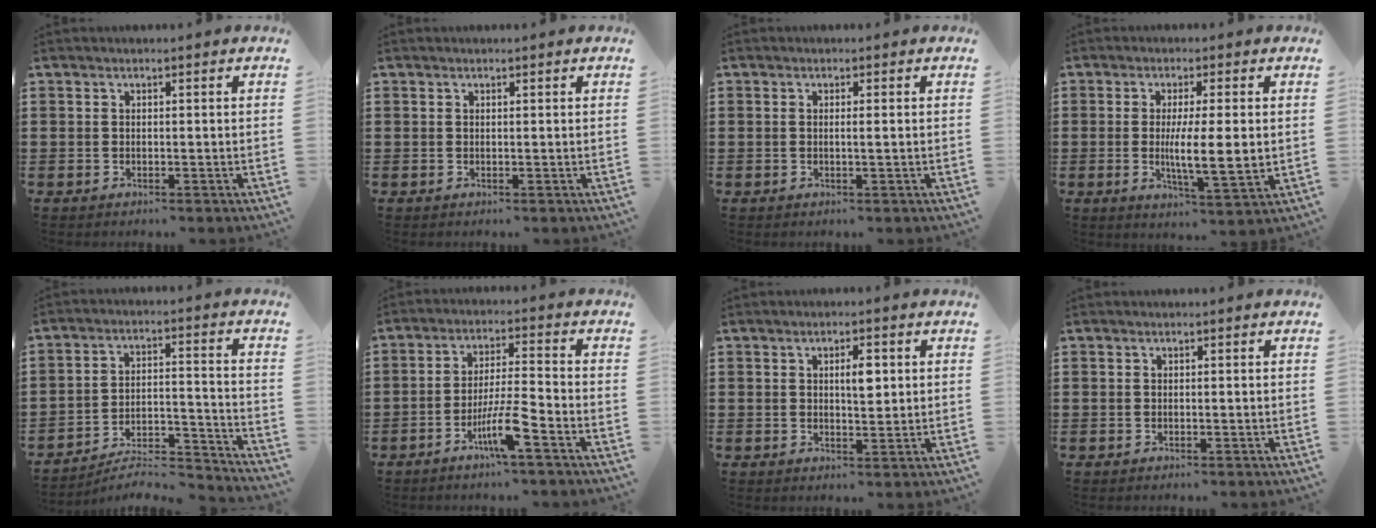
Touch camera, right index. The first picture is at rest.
{"total": 0.0}
{"total": 0.9, "force": [0.1, 0.0, 0.9], "torque": [-0.017, -0.002, 0.001]}
{"total": 6.8, "force": [0.1, 1.0, 6.7], "torque": [-0.105, -0.011, -0.004]}
{"total": 5.2, "force": [-4.9, 0.7, 1.7], "torque": [-0.028, -0.009, -0.099]}
{"total": 7.0, "force": [-3.7, 0.5, 5.9], "torque": [-0.116, -0.008, -0.070]}
{"total": 3.5, "force": [0.9, 1.3, 3.2], "torque": [-0.057, 0.005, 0.011]}
{"total": 0.0}